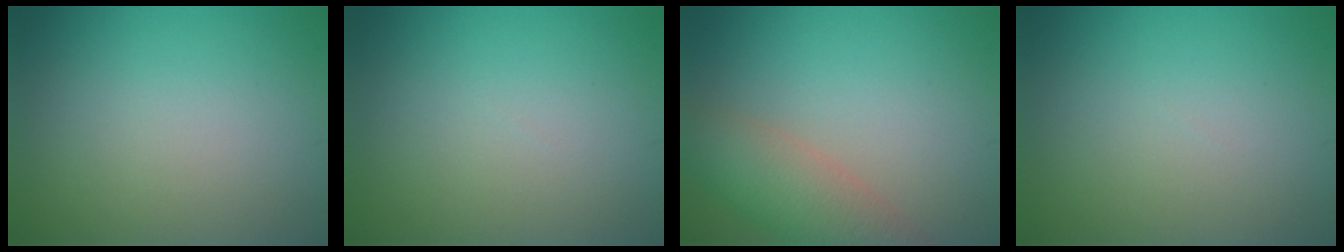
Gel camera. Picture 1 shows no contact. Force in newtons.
{"total": 0.0}
{"total": 4.8, "press": 4.8, "slide": 0.5}
{"total": 0.0}